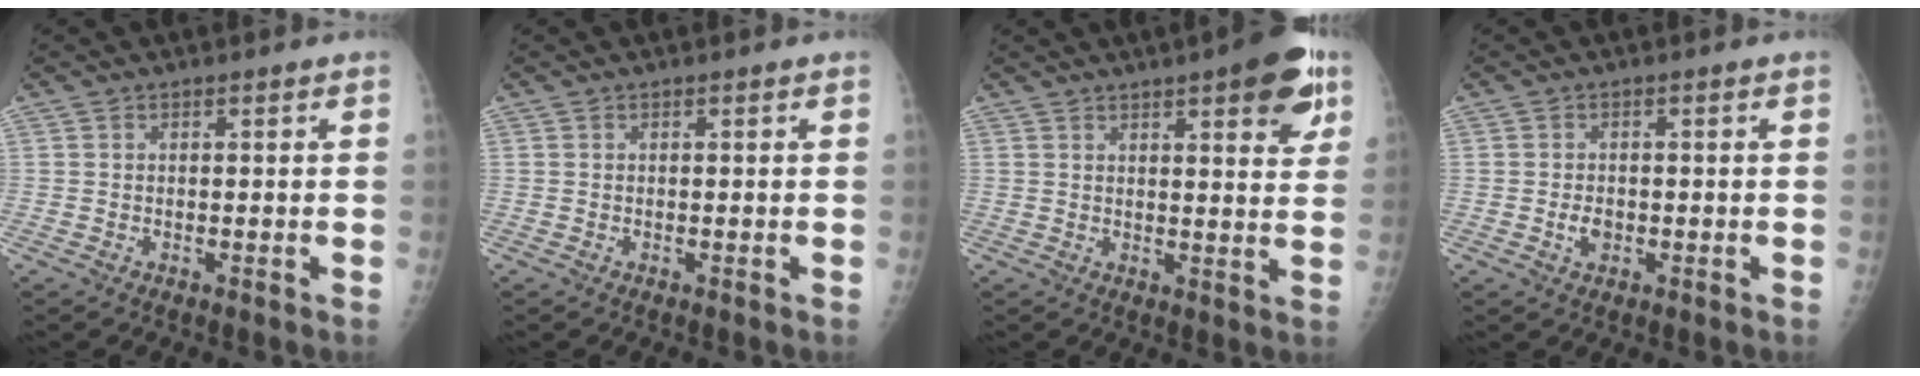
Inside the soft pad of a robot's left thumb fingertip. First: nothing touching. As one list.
[{"total": 0.0}, {"total": 12.0, "force": [6.2, 3.5, 9.6], "torque": [-0.093, -0.021, 0.074]}, {"total": 2.6, "force": [-0.7, 1.8, 1.7], "torque": [-0.024, 0.003, -0.011]}]